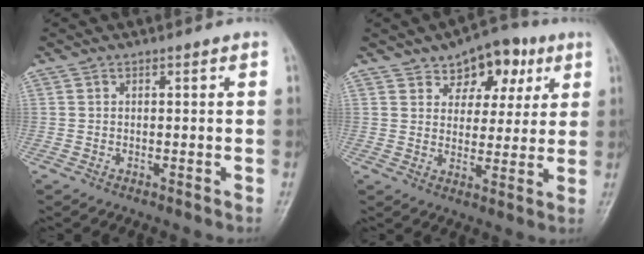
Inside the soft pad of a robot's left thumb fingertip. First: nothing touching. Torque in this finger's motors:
{"motor_torque": [0.03, 0.26, 0.13, -0.21, 0.11]}